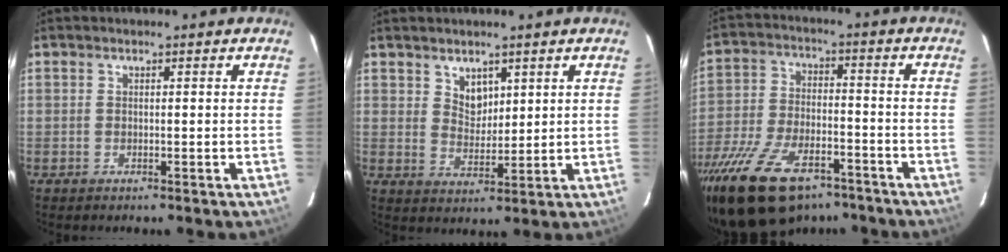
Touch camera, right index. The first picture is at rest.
{"total": 4.3, "force": [2.7, 2.9, 1.7], "torque": [-0.021, 0.000, 0.052]}
{"total": 21.7, "force": [-14.9, 10.3, 12.0], "torque": [-0.258, -0.027, -0.247]}